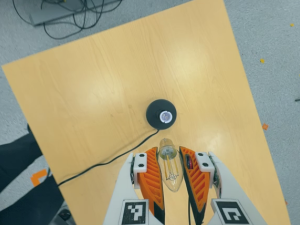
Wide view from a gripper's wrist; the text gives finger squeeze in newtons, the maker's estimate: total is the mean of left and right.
{"total": 20.8, "left": 22.6, "right": 19.0}